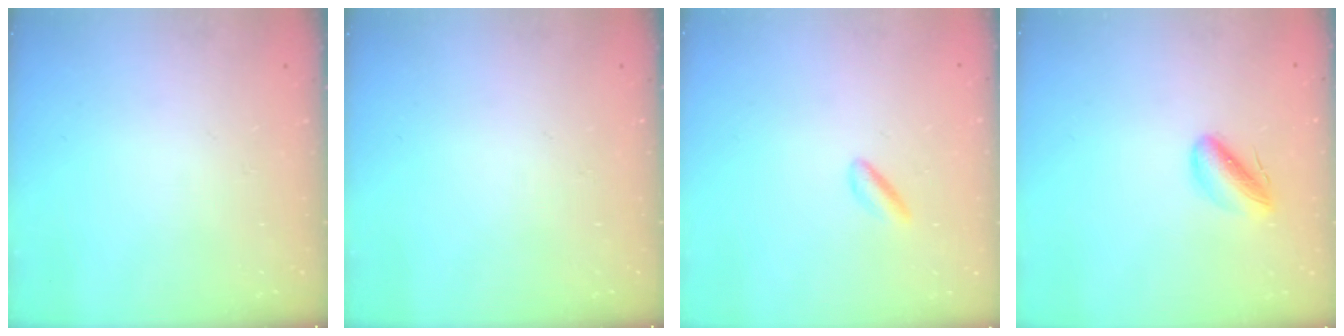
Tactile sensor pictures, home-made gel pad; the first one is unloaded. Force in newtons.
{"total": 0.0}
{"total": 1.8, "press": 1.6, "slide": 0.9}
{"total": 6.6, "press": 6.4, "slide": 1.7}